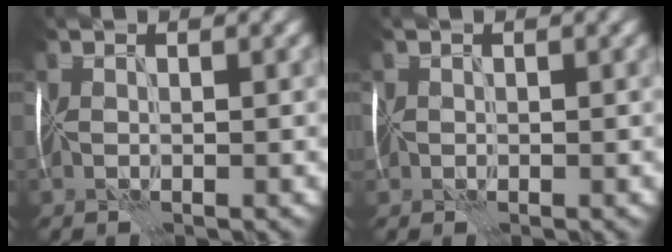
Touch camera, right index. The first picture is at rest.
{"total": 0.7, "force": [0.0, 0.7, 0.1], "torque": [-0.005, 0.007, 0.001]}